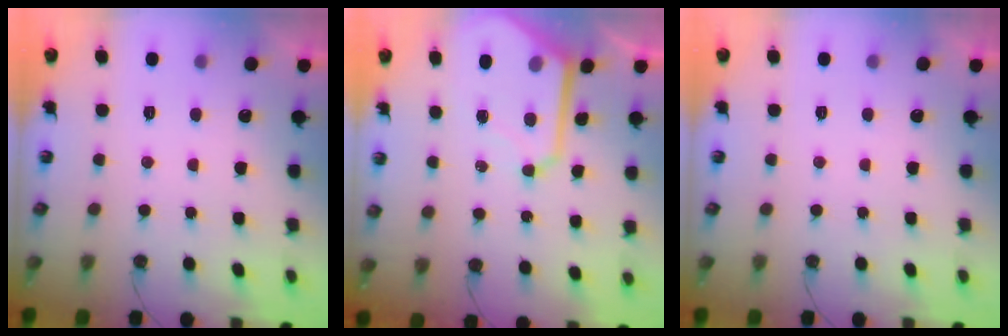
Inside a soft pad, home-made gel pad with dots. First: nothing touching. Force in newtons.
{"total": 10.5, "press": 10.4, "slide": 0.9}
{"total": 0.0}